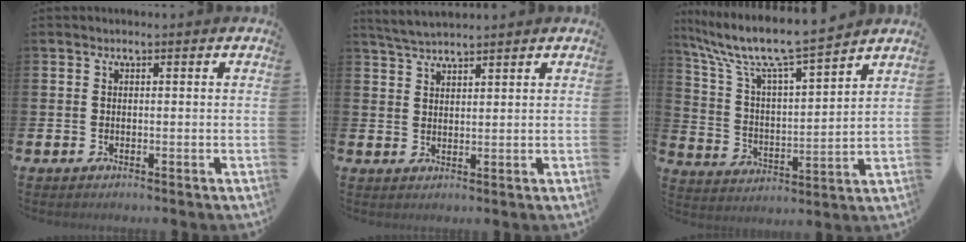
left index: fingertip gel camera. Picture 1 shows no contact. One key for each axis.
{"total": 3.5, "fx": 3.4, "fy": 0.3, "fz": 0.8, "tx": -0.023, "ty": -0.010, "tz": 0.063}
{"total": 9.9, "fx": 8.9, "fy": 1.0, "fz": 4.2, "tx": -0.124, "ty": -0.054, "tz": 0.151}